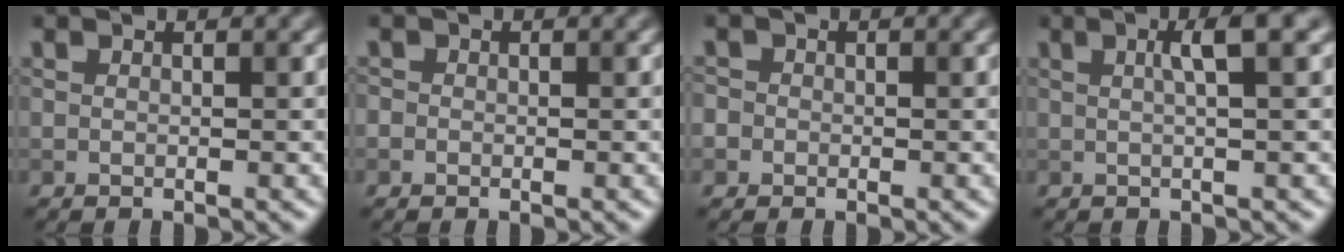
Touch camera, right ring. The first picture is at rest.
{"total": 0.8, "force": [-0.2, 0.8, 0.1], "torque": [0.001, -0.003, -0.010]}
{"total": 2.5, "force": [-0.2, 2.4, 0.7], "torque": [0.003, 0.018, -0.029]}
{"total": 3.0, "force": [0.8, 0.4, 2.8], "torque": [-0.040, 0.011, 0.009]}